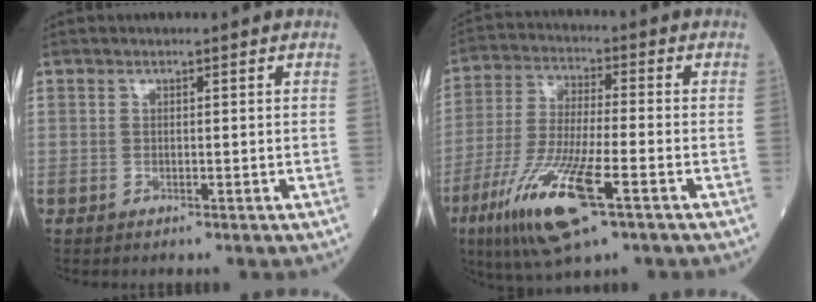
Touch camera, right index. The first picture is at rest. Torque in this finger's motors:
{"motor_torque": [1.39, -0.75, 0.36, 0.21]}